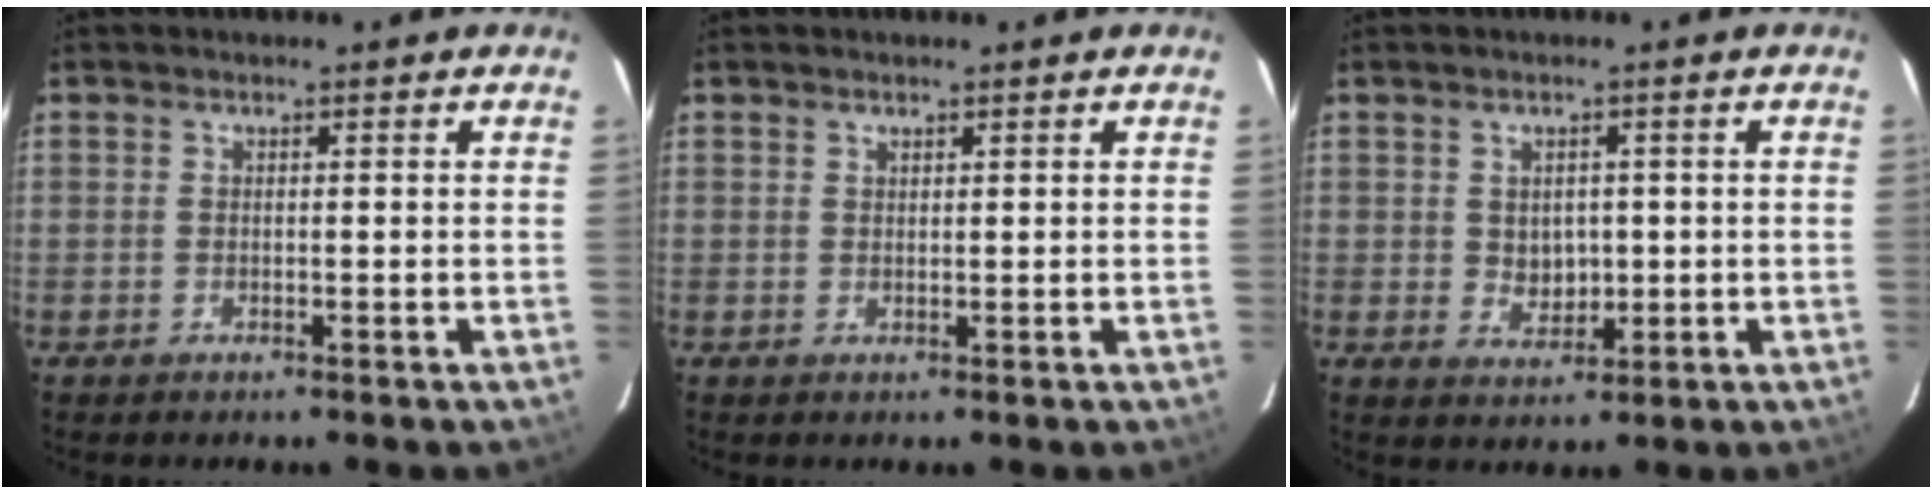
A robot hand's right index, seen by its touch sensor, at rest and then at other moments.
{"total": 0.7, "force": [0.6, 0.4, 0.1], "torque": [-0.002, 0.002, 0.011]}
{"total": 4.0, "force": [0.3, 3.4, 2.1], "torque": [-0.033, 0.000, 0.012]}